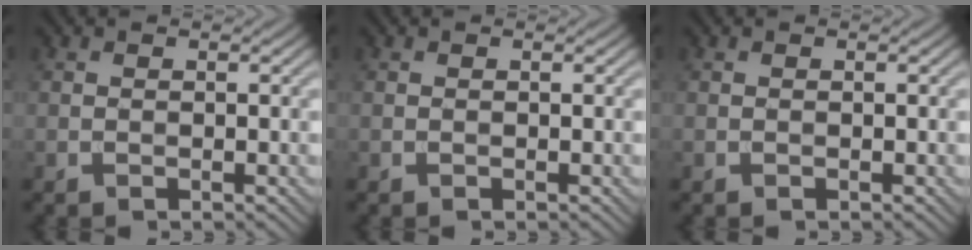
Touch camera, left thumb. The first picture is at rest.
{"total": 0.0}
{"total": 0.0}